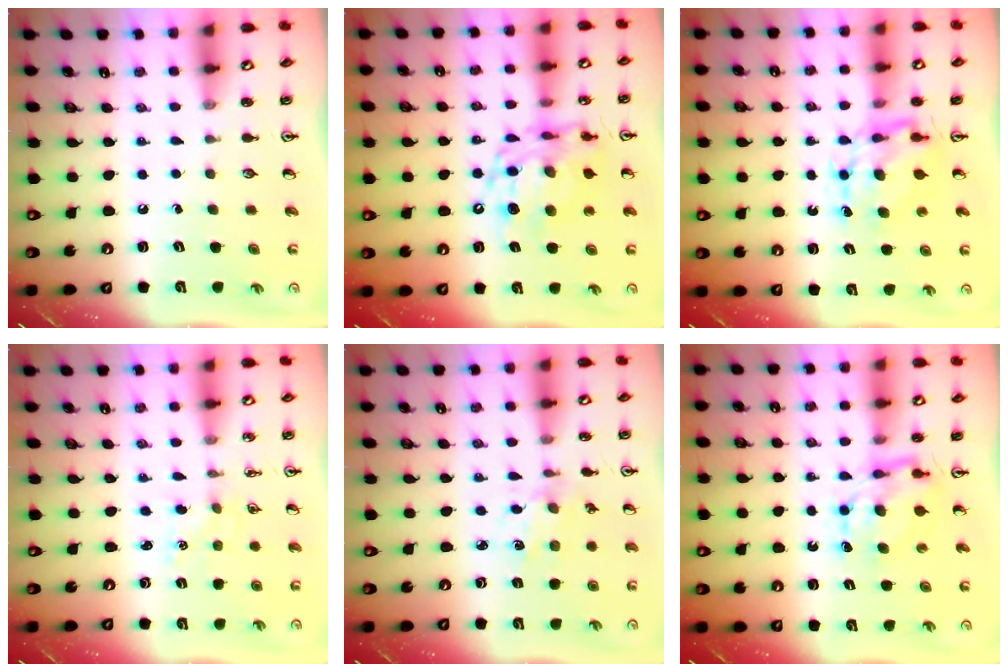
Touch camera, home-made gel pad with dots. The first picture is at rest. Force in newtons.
{"total": 13.5, "press": 13.5, "slide": 1.1}
{"total": 7.9, "press": 7.9, "slide": 0.6}
{"total": 0.8, "press": 0.8, "slide": 0.1}
{"total": 1.7, "press": 1.6, "slide": 0.1}
{"total": 7.0, "press": 7.0, "slide": 0.6}